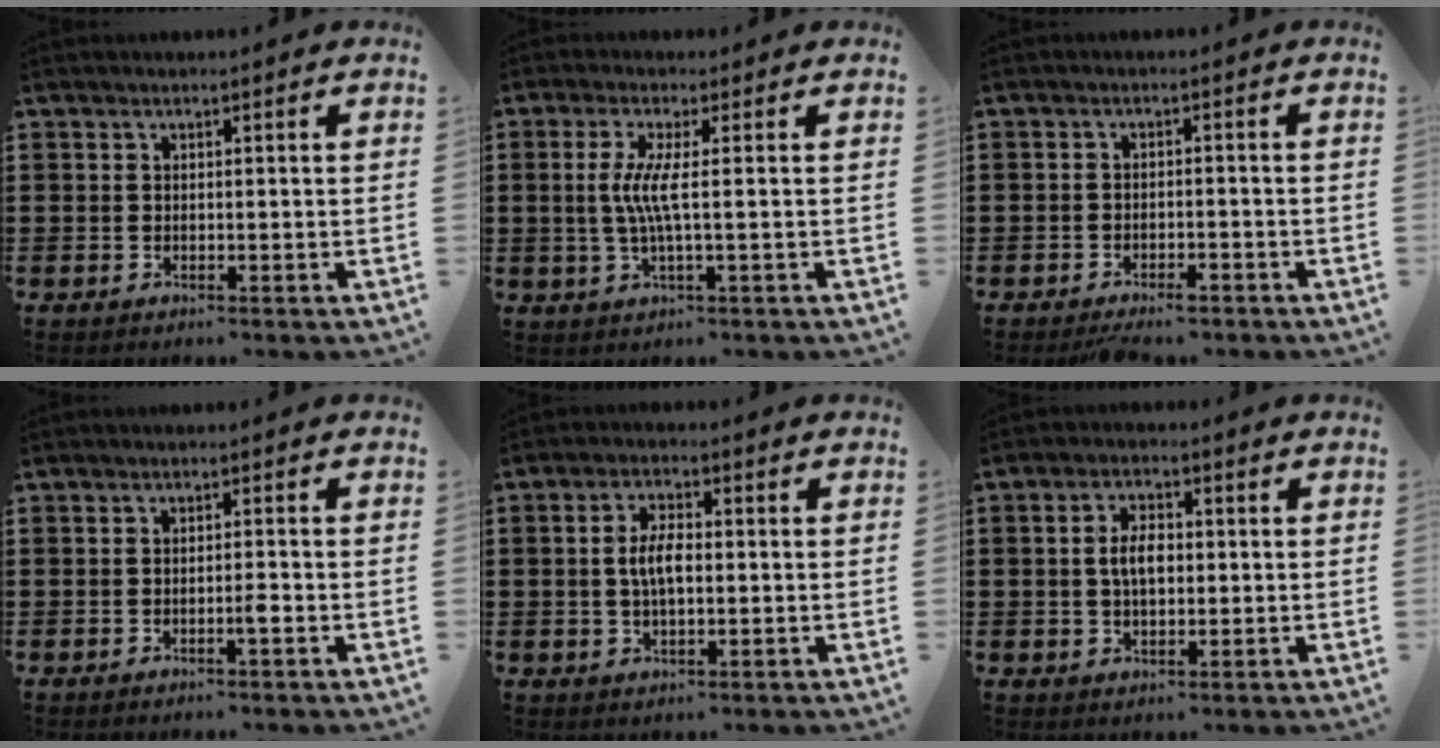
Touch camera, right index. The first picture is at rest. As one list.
[{"total": 5.0, "force": [0.2, -0.1, 5.0], "torque": [-0.117, -0.016, -0.007]}, {"total": 1.9, "force": [-1.6, 0.4, 0.9], "torque": [-0.020, 0.002, -0.033]}, {"total": 1.7, "force": [-0.8, 0.1, 1.5], "torque": [-0.027, 0.000, -0.014]}, {"total": 4.6, "force": [0.0, 2.0, 4.1], "torque": [-0.086, 0.004, -0.005]}, {"total": 4.5, "force": [0.2, 2.4, 3.8], "torque": [-0.067, 0.007, -0.001]}]